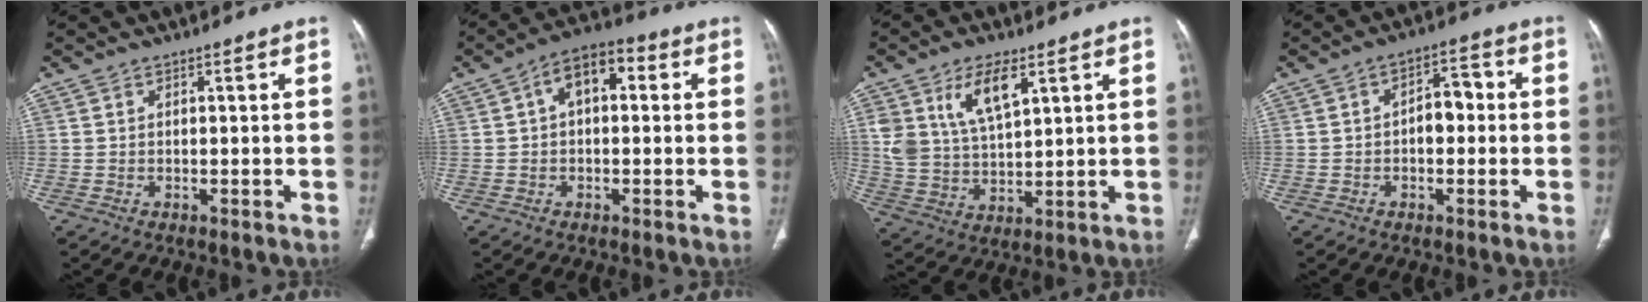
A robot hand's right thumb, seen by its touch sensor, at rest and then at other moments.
{"total": 8.0, "force": [1.5, 4.7, 6.3], "torque": [-0.080, 0.028, 0.014]}
{"total": 10.4, "force": [5.1, 4.9, 7.6], "torque": [-0.135, -0.019, 0.107]}
{"total": 5.5, "force": [-0.4, 3.3, 4.4], "torque": [-0.047, 0.023, -0.014]}